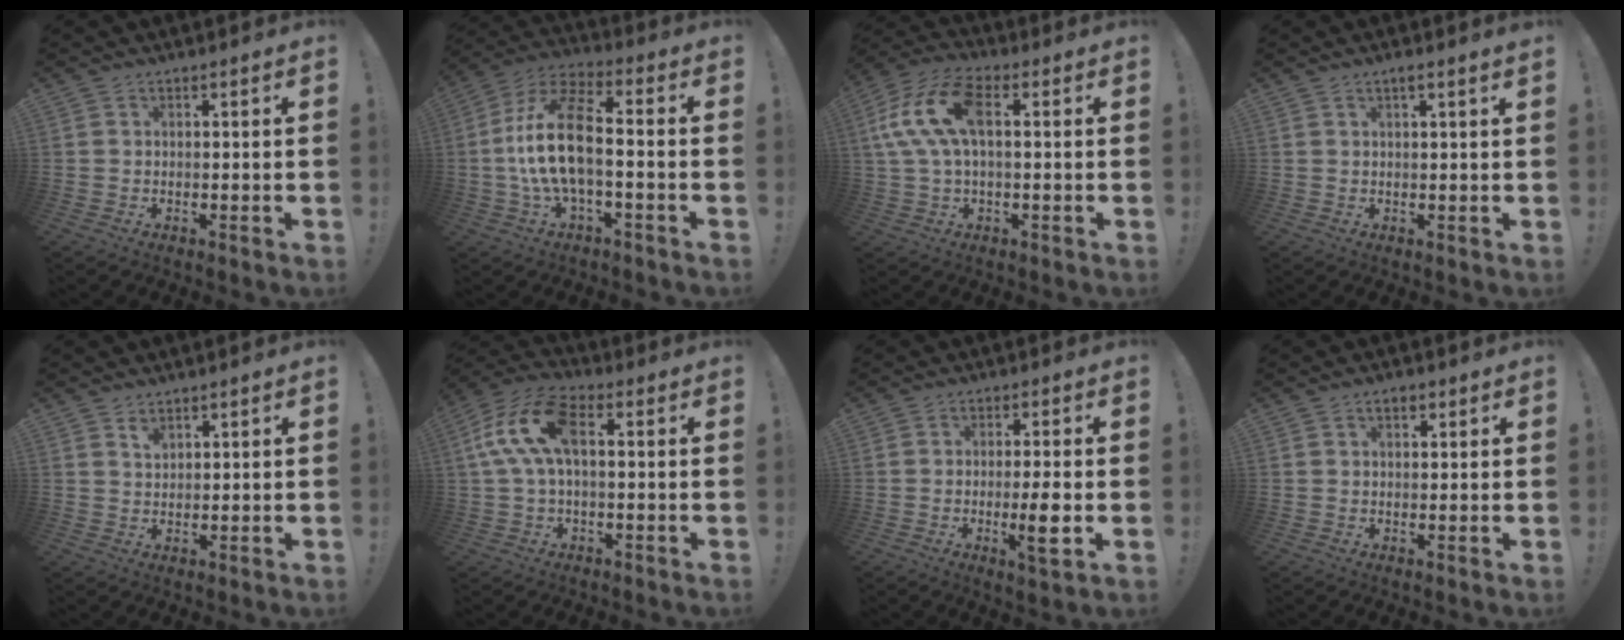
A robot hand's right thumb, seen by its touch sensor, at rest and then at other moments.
{"total": 16.3, "force": [-1.4, 6.7, 14.8], "torque": [-0.290, 0.009, -0.027]}
{"total": 14.8, "force": [2.5, 7.9, 12.3], "torque": [-0.263, 0.012, 0.044]}
{"total": 1.7, "force": [1.0, -0.2, 1.3], "torque": [-0.024, -0.002, 0.015]}
{"total": 2.3, "force": [1.8, 1.2, 0.9], "torque": [0.000, -0.015, 0.029]}
{"total": 13.3, "force": [2.1, 6.6, 11.4], "torque": [-0.239, 0.010, 0.040]}
{"total": 6.9, "force": [-2.0, 0.6, 6.6], "torque": [-0.095, -0.011, -0.036]}
{"total": 2.4, "force": [1.2, 1.3, 1.7], "torque": [-0.024, -0.001, 0.019]}